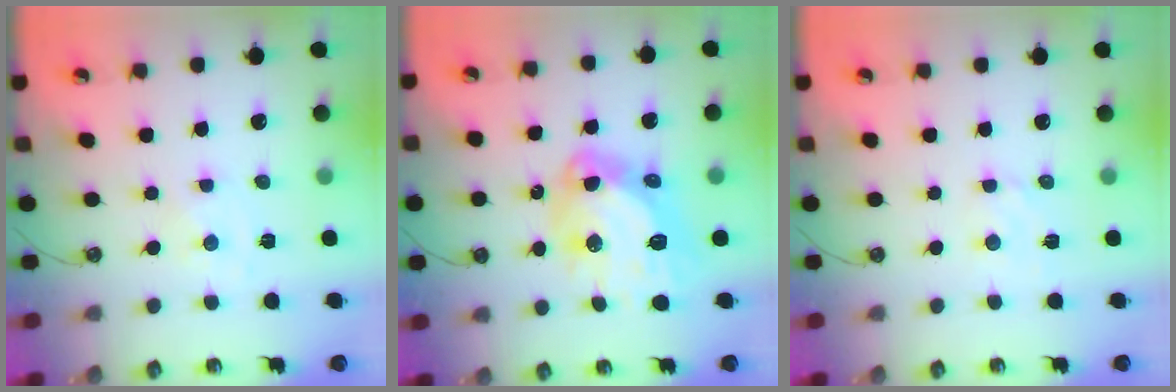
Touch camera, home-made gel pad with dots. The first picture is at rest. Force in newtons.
{"total": 17.5, "press": 17.4, "slide": 2.1}
{"total": 2.0, "press": 2.0, "slide": 0.3}